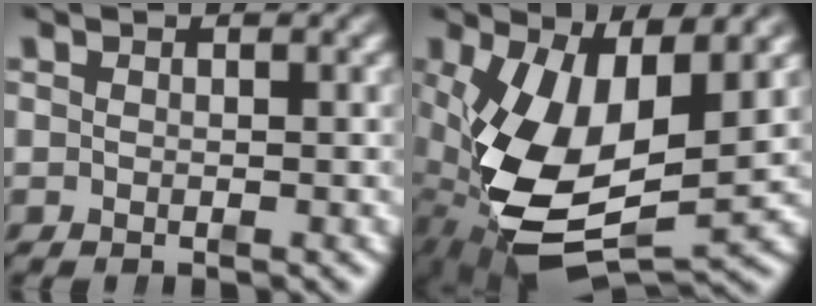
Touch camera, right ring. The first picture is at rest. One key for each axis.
{"total": 11.9, "fx": -1.7, "fy": 6.7, "fz": 9.6, "tx": -0.216, "ty": -0.053, "tz": 0.007}